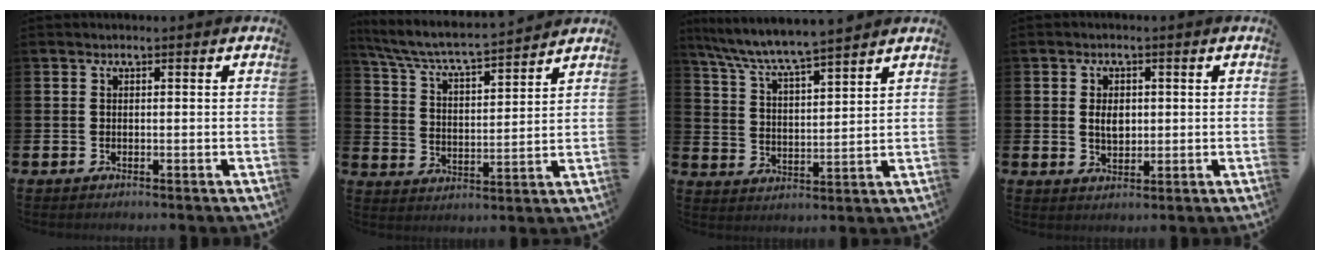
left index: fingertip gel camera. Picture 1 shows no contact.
{"total": 6.2, "force": [5.9, 0.3, 1.9], "torque": [-0.068, -0.048, 0.097]}
{"total": 7.1, "force": [6.8, 0.2, 2.1], "torque": [-0.072, -0.043, 0.119]}
{"total": 3.1, "force": [0.4, 2.1, 2.3], "torque": [-0.031, 0.002, 0.003]}